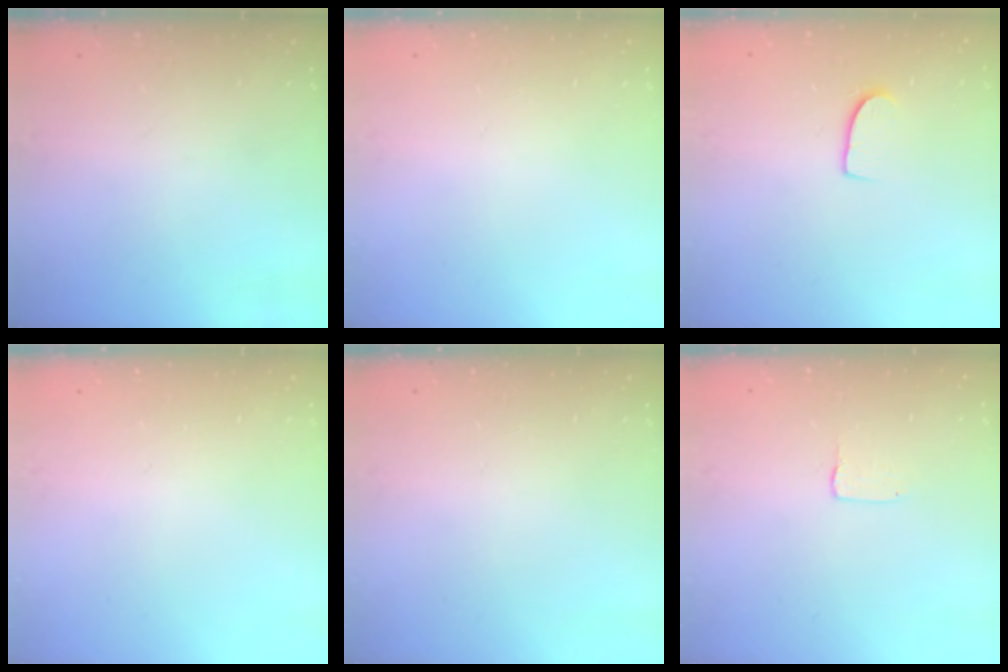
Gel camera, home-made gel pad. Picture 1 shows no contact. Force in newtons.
{"total": 0.0}
{"total": 6.8, "press": 6.8, "slide": 0.4}
{"total": 0.0}
{"total": 0.0}
{"total": 1.0, "press": 1.0, "slide": 0.1}